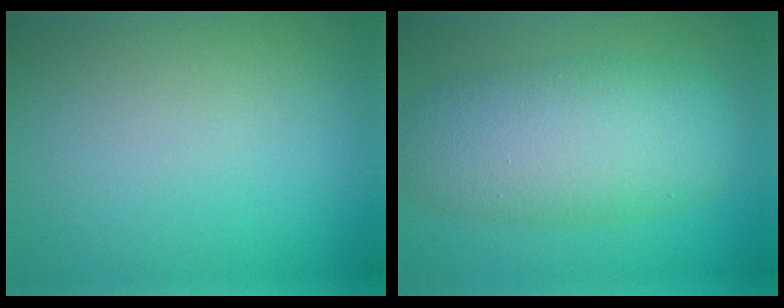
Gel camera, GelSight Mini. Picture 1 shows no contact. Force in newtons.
{"total": 7.8, "press": 7.8, "slide": 0.4}